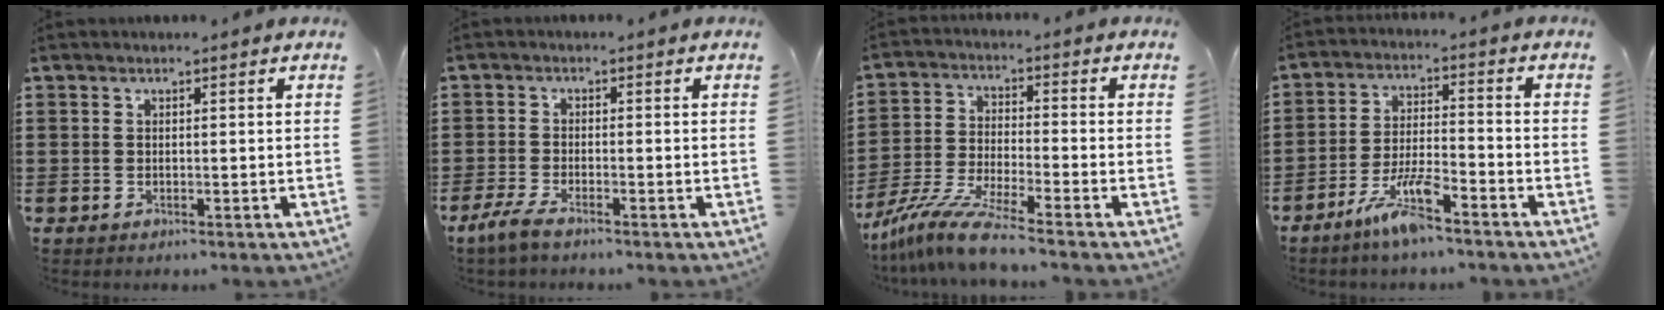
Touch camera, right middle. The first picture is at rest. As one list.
[{"total": 2.9, "force": [-2.2, 0.3, 1.9], "torque": [-0.052, -0.008, -0.047]}, {"total": 8.6, "force": [-7.5, 0.0, 4.2], "torque": [-0.100, -0.008, -0.152]}, {"total": 7.4, "force": [-5.3, 1.3, 5.0], "torque": [-0.112, -0.004, -0.103]}]